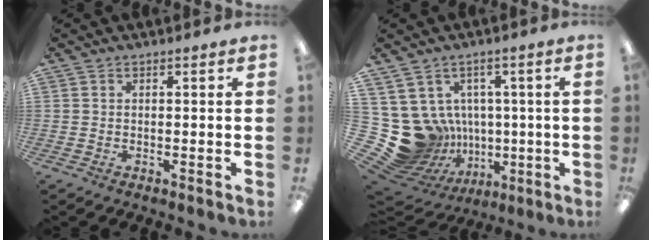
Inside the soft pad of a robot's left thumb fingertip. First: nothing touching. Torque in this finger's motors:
{"motor_torque": [-0.18, 0.29, 0.20, -0.35, 0.03]}